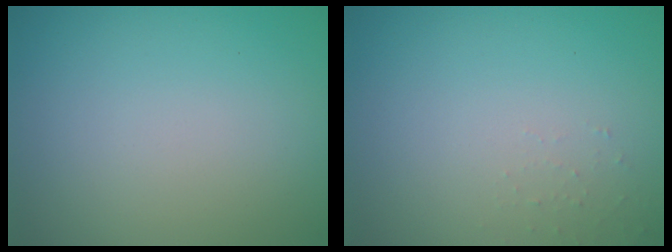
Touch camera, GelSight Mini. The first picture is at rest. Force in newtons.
{"total": 0.7, "press": 0.7, "slide": 0.1}